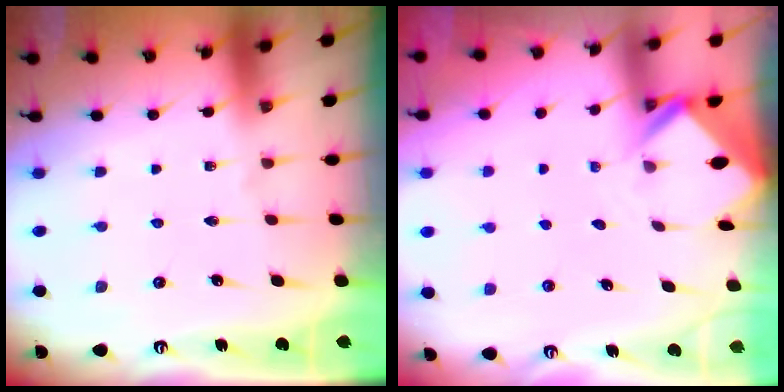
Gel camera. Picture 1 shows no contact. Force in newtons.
{"total": 2.5, "press": 2.5, "slide": 0.2}